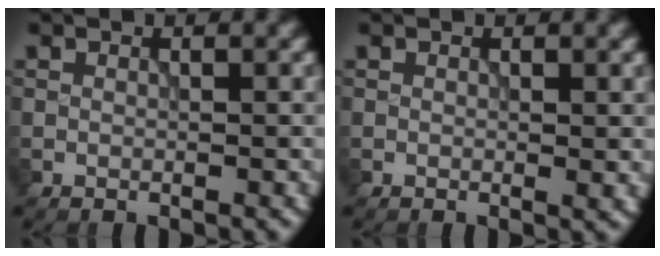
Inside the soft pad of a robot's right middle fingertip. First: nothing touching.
{"total": 0.6, "force": [0.1, 0.1, 0.6], "torque": [-0.006, -0.003, 0.000]}